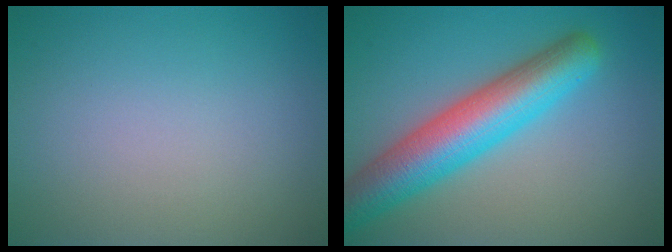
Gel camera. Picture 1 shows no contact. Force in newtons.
{"total": 8.0, "press": 8.0, "slide": 0.2}